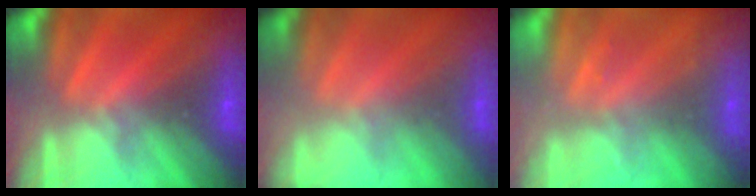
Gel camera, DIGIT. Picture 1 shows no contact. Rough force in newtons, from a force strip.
{"total": 1.6}
{"total": 2.3}